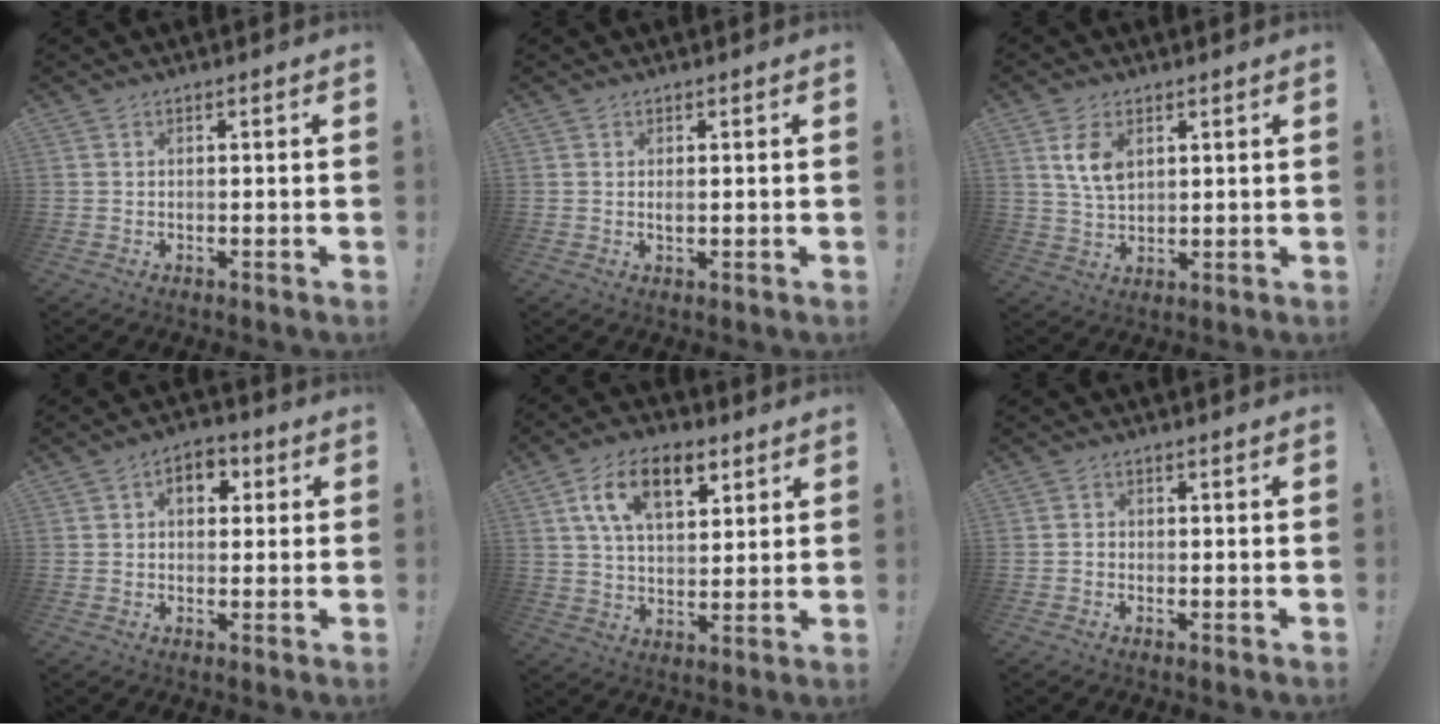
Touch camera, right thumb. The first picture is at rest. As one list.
[{"total": 0.8, "force": [0.4, 0.4, 0.6], "torque": [-0.005, -0.001, 0.005]}, {"total": 7.8, "force": [3.2, 4.9, 5.2], "torque": [-0.082, -0.013, 0.057]}, {"total": 7.0, "force": [1.8, 4.9, 4.7], "torque": [-0.062, 0.005, 0.028]}, {"total": 14.8, "force": [6.5, 8.4, 10.3], "torque": [-0.168, -0.003, 0.117]}, {"total": 1.3, "force": [-0.7, 1.0, 0.3], "torque": [-0.011, 0.008, -0.010]}]